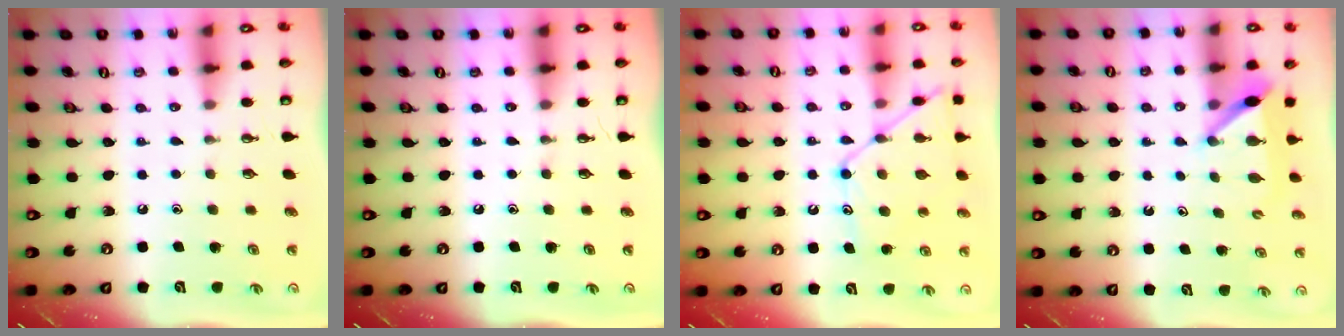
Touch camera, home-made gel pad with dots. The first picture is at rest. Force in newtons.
{"total": 0.0}
{"total": 12.4, "press": 12.4, "slide": 1.0}
{"total": 6.2, "press": 6.2, "slide": 0.7}